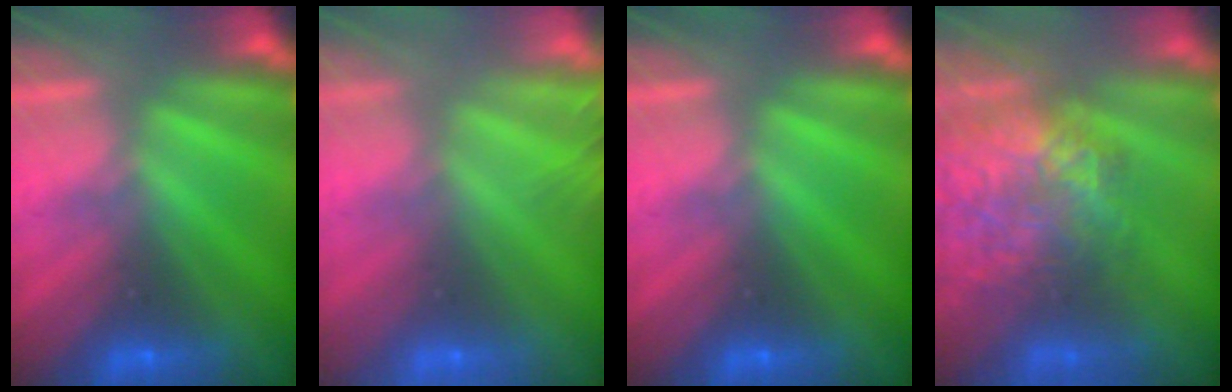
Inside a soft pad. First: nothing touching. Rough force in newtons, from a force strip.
{"total": 7.8}
{"total": 0.0}
{"total": 10.2}